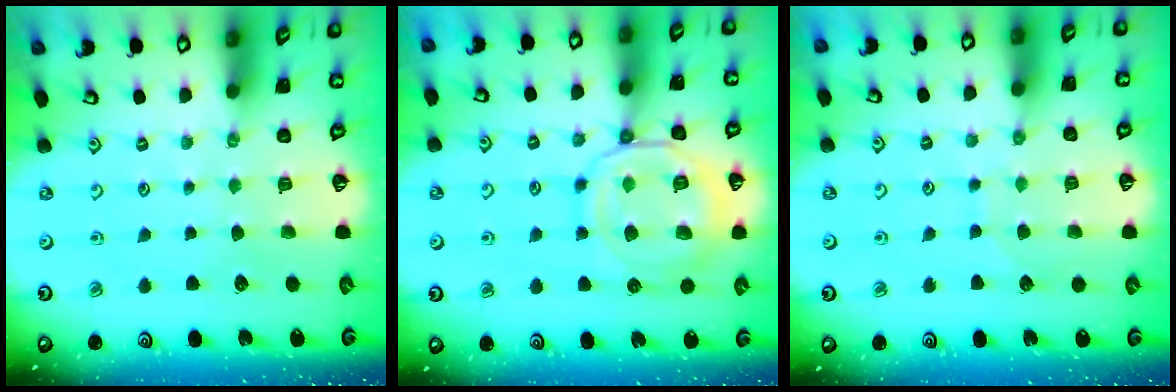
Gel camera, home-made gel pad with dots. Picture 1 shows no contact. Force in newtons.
{"total": 14.4, "press": 14.4, "slide": 1.3}
{"total": 5.7, "press": 5.7, "slide": 0.6}